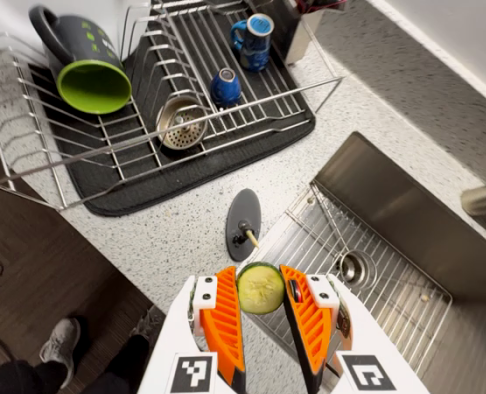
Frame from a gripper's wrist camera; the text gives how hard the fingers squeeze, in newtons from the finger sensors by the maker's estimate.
{"total": 7.0, "left": 6.9, "right": 7.2}